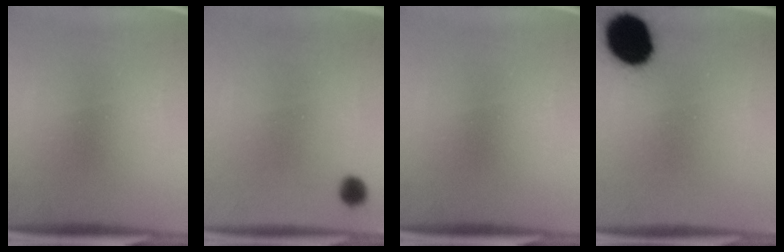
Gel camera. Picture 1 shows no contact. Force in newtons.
{"total": 2.2}
{"total": 0.0}
{"total": 15.6}